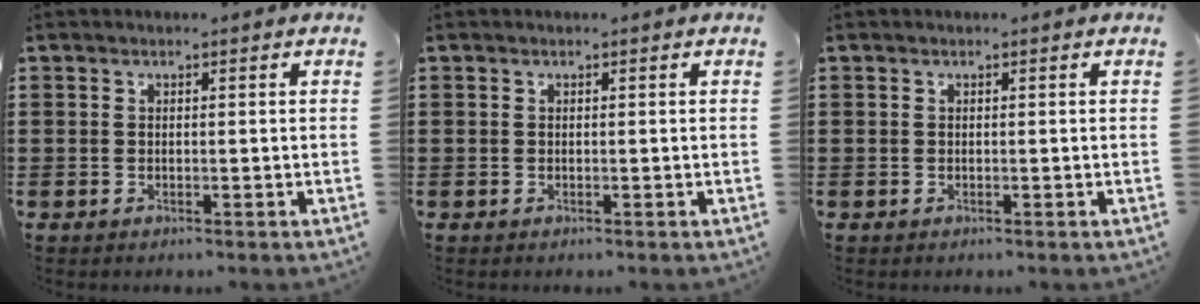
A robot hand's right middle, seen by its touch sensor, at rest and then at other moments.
{"total": 0.0}
{"total": 0.0}